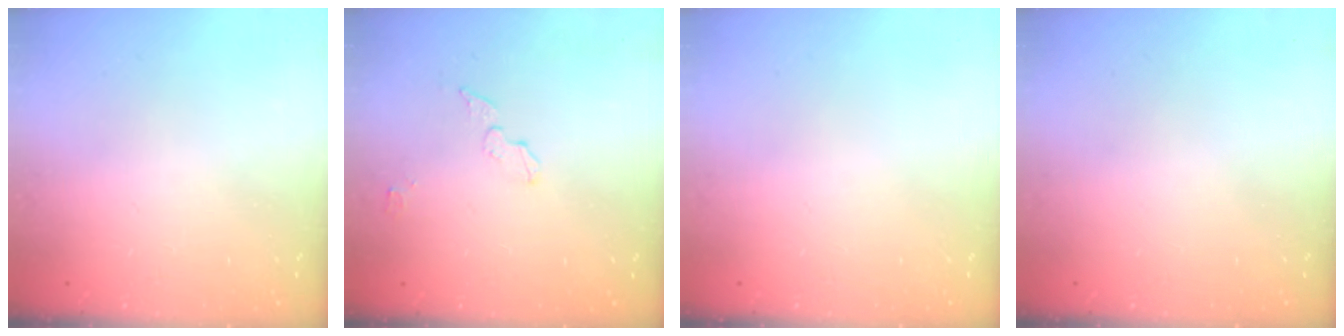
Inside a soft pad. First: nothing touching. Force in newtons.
{"total": 4.5, "press": 4.5, "slide": 0.3}
{"total": 0.0}
{"total": 0.0}